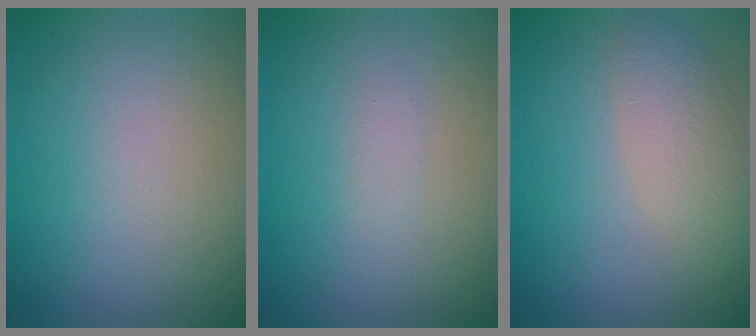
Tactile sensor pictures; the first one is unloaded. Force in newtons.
{"total": 0.6, "press": 0.6, "slide": 0.0}
{"total": 3.2, "press": 3.1, "slide": 0.3}